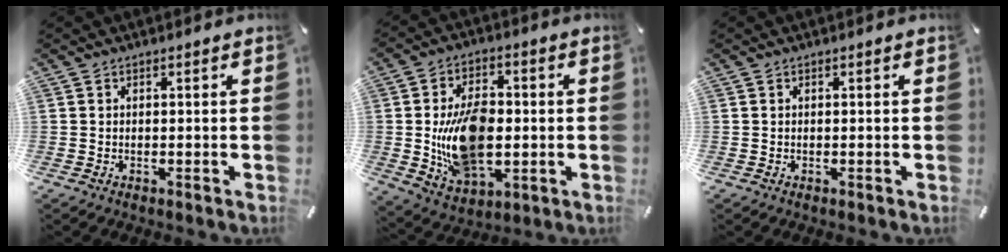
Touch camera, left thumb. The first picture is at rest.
{"total": 16.6, "force": [-0.9, 11.1, 12.3], "torque": [-0.235, -0.002, -0.012]}
{"total": 0.0}